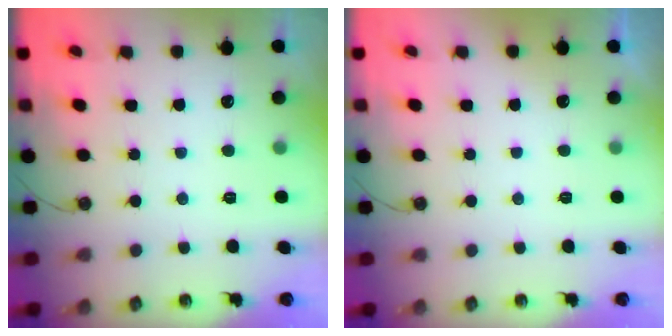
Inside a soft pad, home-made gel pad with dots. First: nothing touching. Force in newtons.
{"total": 0.0}